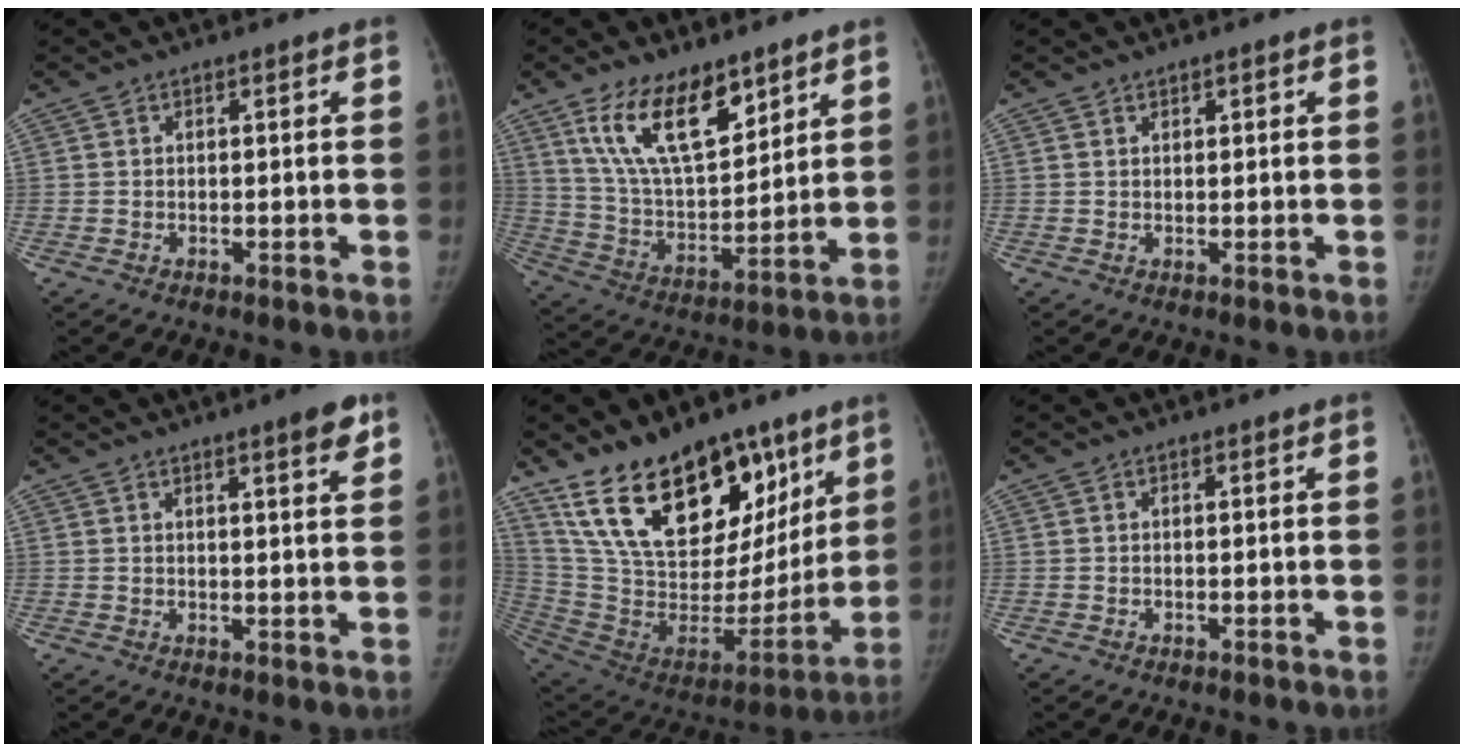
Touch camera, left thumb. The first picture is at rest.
{"total": 16.3, "force": [10.1, 7.2, 10.5], "torque": [-0.153, -0.054, 0.198]}
{"total": 1.0, "force": [0.6, 0.5, 0.6], "torque": [-0.003, -0.002, 0.008]}
{"total": 4.5, "force": [2.9, 0.6, 3.5], "torque": [-0.040, -0.016, 0.038]}
{"total": 28.3, "force": [17.6, 14.7, 16.5], "torque": [-0.227, -0.060, 0.307]}
{"total": 0.0}